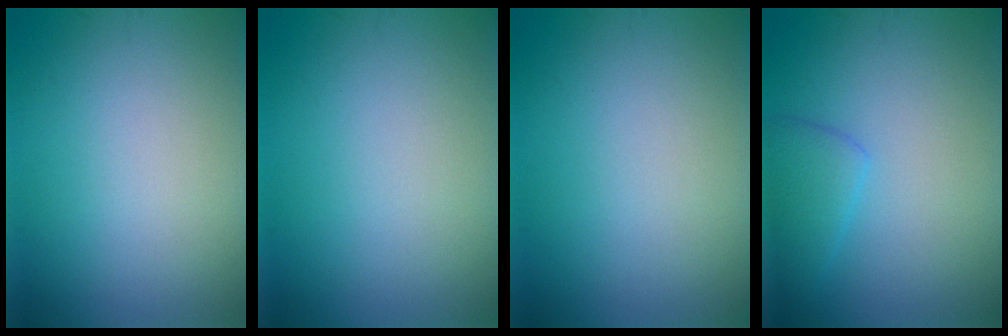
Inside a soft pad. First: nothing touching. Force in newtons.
{"total": 0.0}
{"total": 0.0}
{"total": 2.5, "press": 2.5, "slide": 0.0}